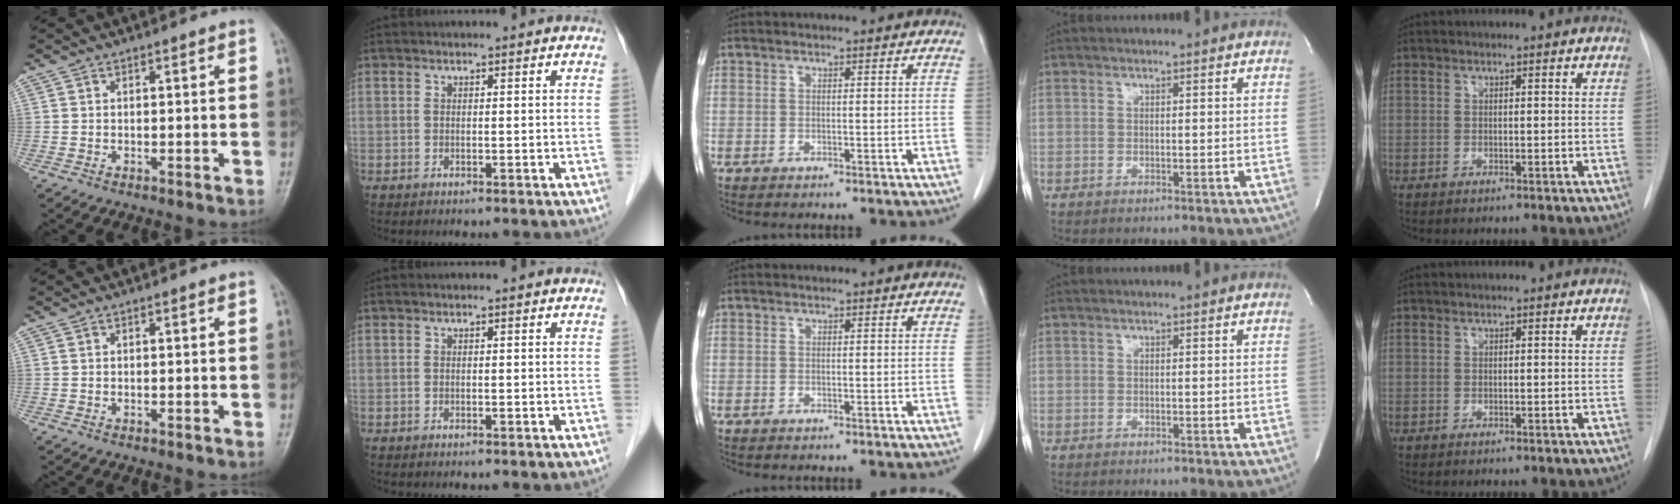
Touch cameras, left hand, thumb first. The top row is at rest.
{}